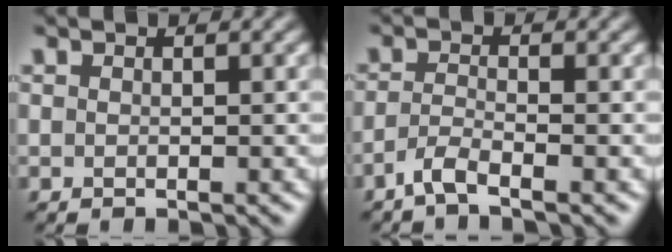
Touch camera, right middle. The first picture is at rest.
{"total": 2.1, "force": [-1.6, 0.3, 1.4], "torque": [-0.031, -0.002, -0.041]}